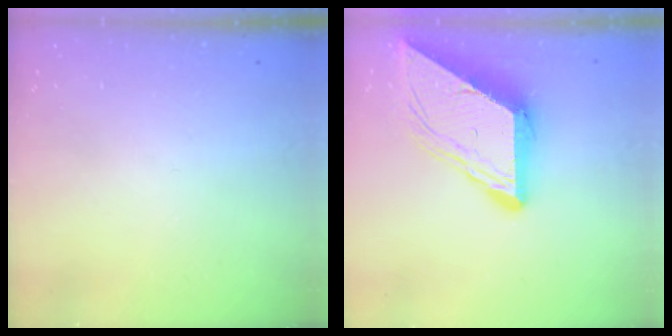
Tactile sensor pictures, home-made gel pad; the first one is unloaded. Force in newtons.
{"total": 12.0, "press": 11.9, "slide": 1.2}